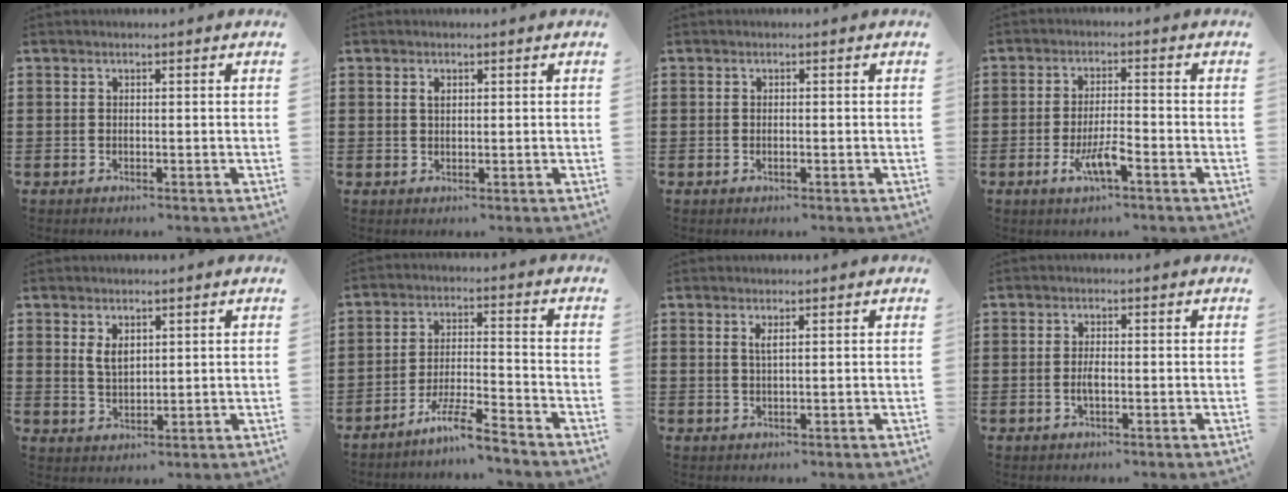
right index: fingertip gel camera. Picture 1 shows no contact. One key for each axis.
{"total": 1.2, "fx": 0.5, "fy": 0.7, "fz": 0.9, "tx": -0.019, "ty": 0.005, "tz": 0.008}
{"total": 0.6, "fx": -0.2, "fy": 0.2, "fz": 0.6, "tx": -0.012, "ty": -0.005, "tz": -0.003}
{"total": 5.1, "fx": -2.5, "fy": 1.0, "fz": 4.3, "tx": -0.097, "ty": -0.006, "tz": -0.052}
{"total": 2.9, "fx": 1.5, "fy": 1.6, "fz": 2.0, "tx": -0.034, "ty": 0.001, "tz": 0.025}
{"total": 6.7, "fx": -5.7, "fy": -0.2, "fz": 3.4, "tx": -0.078, "ty": -0.010, "tz": -0.111}
{"total": 1.3, "fx": 0.6, "fy": 0.2, "fz": 1.2, "tx": -0.025, "ty": 0.002, "tz": 0.010}
{"total": 2.1, "fx": -0.4, "fy": 0.8, "fz": 1.9, "tx": -0.044, "ty": -0.002, "tz": -0.010}